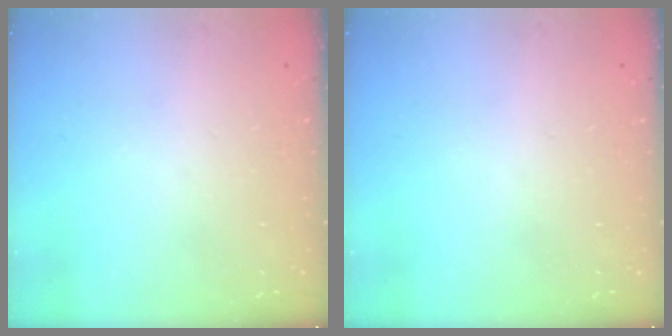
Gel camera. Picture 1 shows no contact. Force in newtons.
{"total": 0.0}